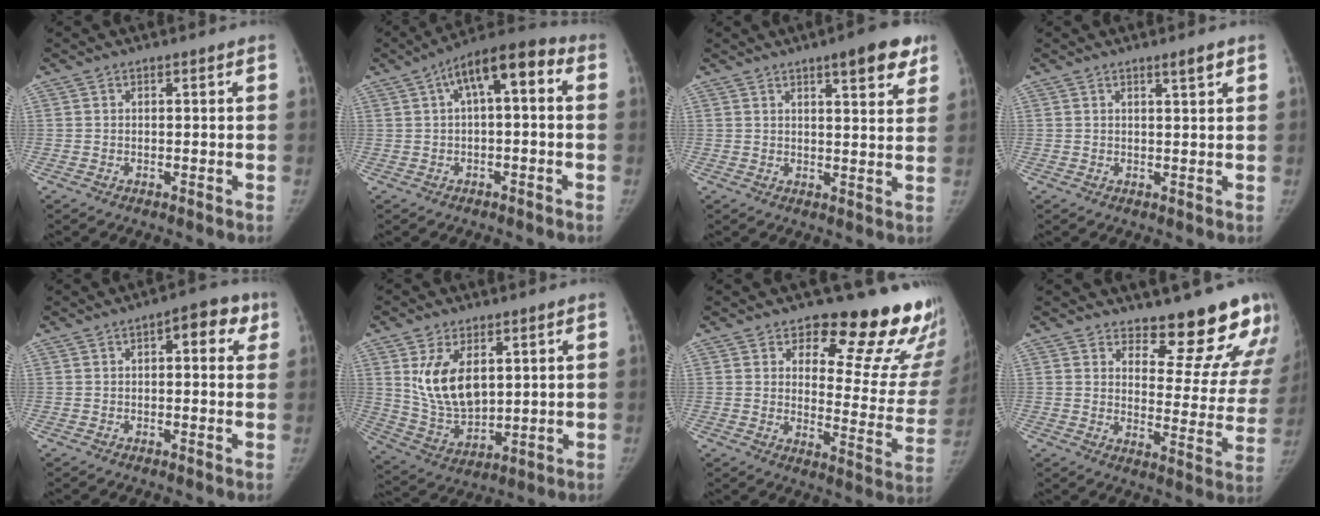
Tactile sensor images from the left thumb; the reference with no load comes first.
{"total": 10.2, "force": [2.1, 4.2, 9.1], "torque": [-0.130, 0.041, 0.021]}
{"total": 8.7, "force": [5.3, 2.4, 6.5], "torque": [-0.060, -0.022, 0.065]}
{"total": 2.2, "force": [1.4, 0.2, 1.6], "torque": [-0.020, -0.009, 0.023]}
{"total": 6.5, "force": [2.3, 3.1, 5.2], "torque": [-0.035, 0.010, 0.019]}
{"total": 12.2, "force": [3.8, 7.2, 9.1], "torque": [-0.143, -0.022, 0.088]}
{"total": 20.1, "force": [15.8, 7.8, 9.6], "torque": [-0.052, -0.126, 0.184]}
{"total": 16.6, "force": [14.6, 5.3, 5.8], "torque": [-0.013, -0.136, 0.175]}